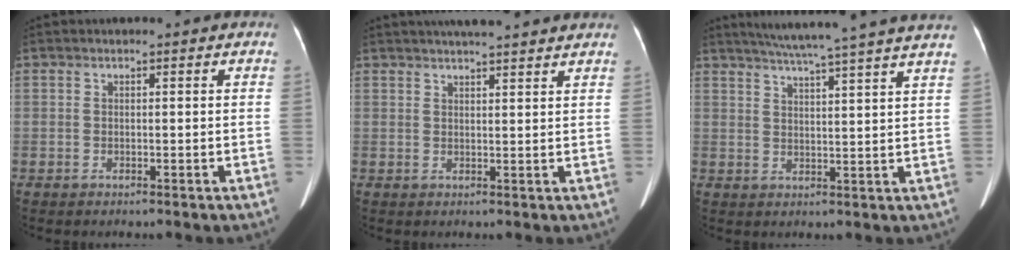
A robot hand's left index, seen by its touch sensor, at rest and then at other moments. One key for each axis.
{"total": 9.9, "fx": 8.7, "fy": 0.7, "fz": 4.8, "tx": -0.070, "ty": 0.028, "tz": 0.104}
{"total": 16.7, "fx": 14.4, "fy": -1.5, "fz": 8.4, "tx": -0.140, "ty": 0.000, "tz": 0.183}